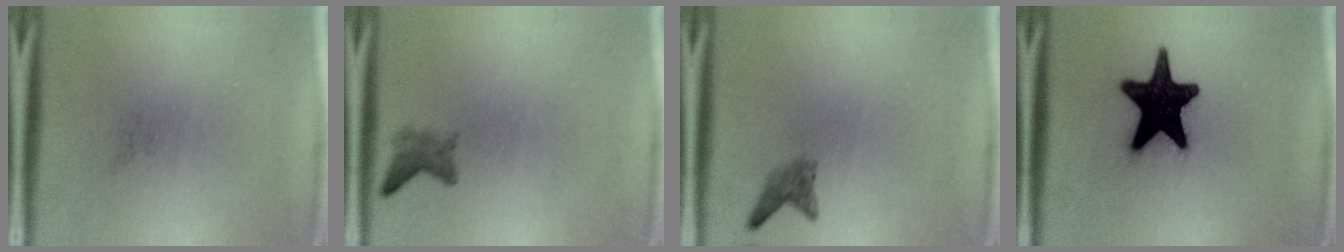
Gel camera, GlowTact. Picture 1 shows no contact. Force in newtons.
{"total": 1.7}
{"total": 1.6}
{"total": 18.0}